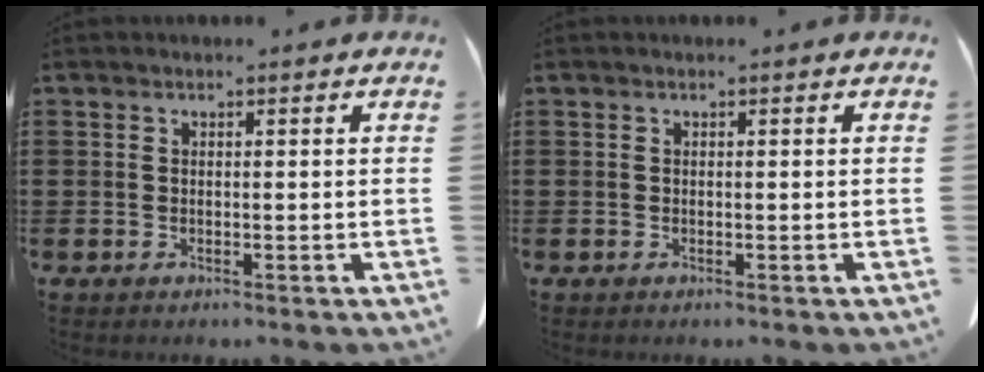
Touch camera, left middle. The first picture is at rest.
{"total": 0.0}